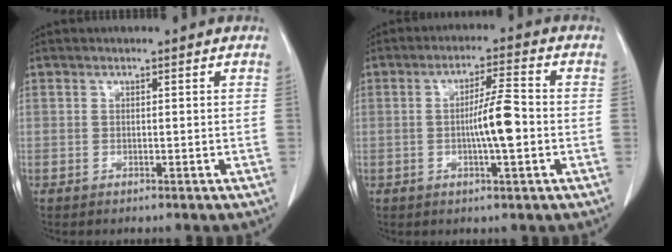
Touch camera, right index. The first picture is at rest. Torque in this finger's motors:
{"motor_torque": [0.24, 0.00, 0.26, 0.06]}